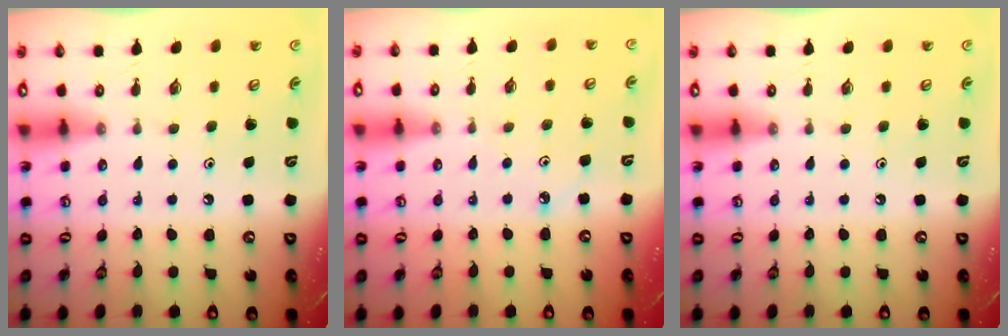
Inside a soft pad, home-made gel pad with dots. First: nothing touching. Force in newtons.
{"total": 2.3, "press": 2.3, "slide": 0.2}
{"total": 0.0}